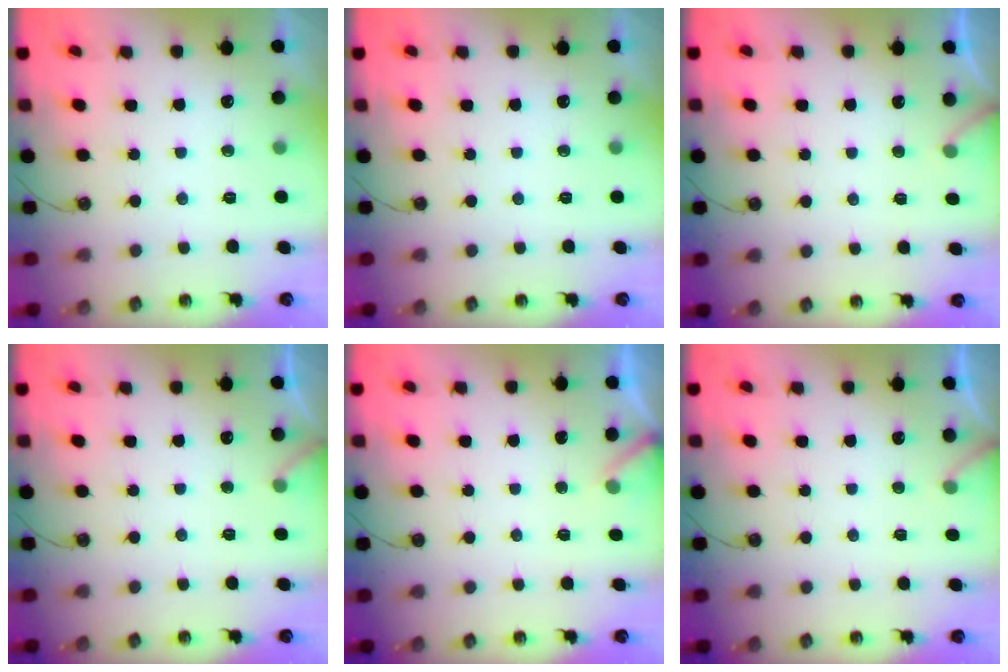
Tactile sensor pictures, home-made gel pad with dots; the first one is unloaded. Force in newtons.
{"total": 0.0}
{"total": 3.0, "press": 3.0, "slide": 0.2}
{"total": 5.2, "press": 5.2, "slide": 0.3}
{"total": 4.4, "press": 4.4, "slide": 0.2}
{"total": 3.0, "press": 3.0, "slide": 0.2}